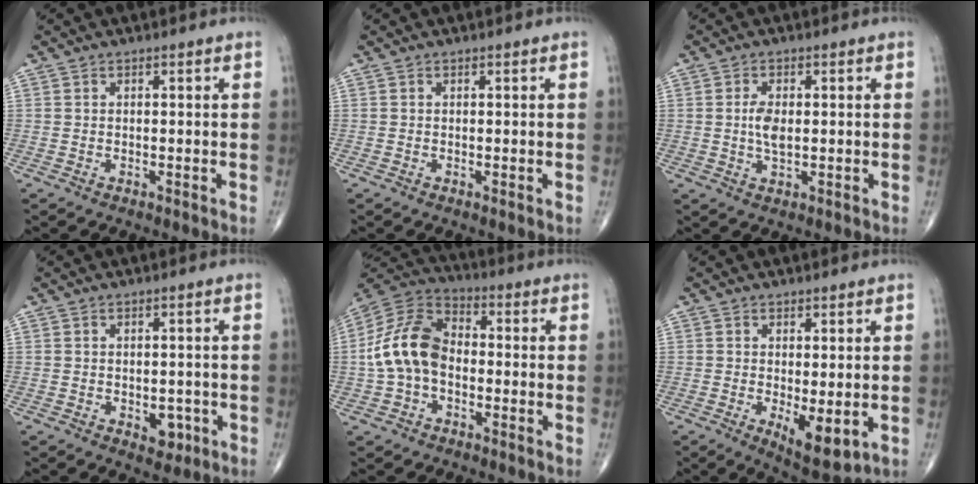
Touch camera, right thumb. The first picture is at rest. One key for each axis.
{"total": 0.0}
{"total": 3.8, "fx": 0.2, "fy": 1.8, "fz": 3.4, "tx": -0.067, "ty": -0.004, "tz": 0.004}
{"total": 3.4, "fx": -1.0, "fy": 2.3, "fz": 2.3, "tx": -0.013, "ty": 0.001, "tz": -0.007}
{"total": 12.9, "fx": -1.4, "fy": 8.8, "fz": 9.4, "tx": -0.178, "ty": 0.038, "tz": -0.039}
{"total": 6.9, "fx": -1.2, "fy": 2.6, "fz": 6.3, "tx": -0.092, "ty": -0.023, "tz": -0.008}